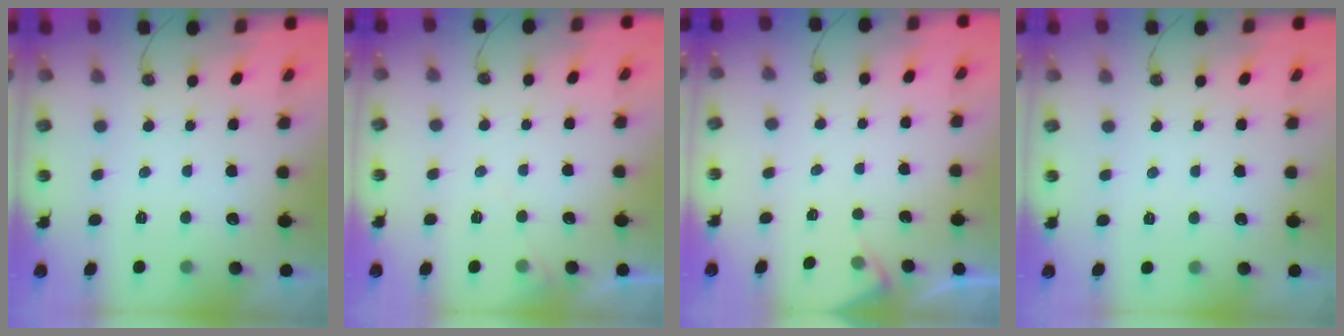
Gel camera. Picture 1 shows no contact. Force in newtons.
{"total": 4.1, "press": 4.1, "slide": 0.7}
{"total": 3.0, "press": 3.0, "slide": 0.4}
{"total": 2.6, "press": 2.6, "slide": 0.5}